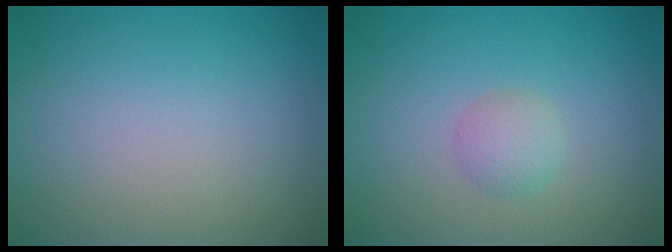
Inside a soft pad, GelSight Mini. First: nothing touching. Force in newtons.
{"total": 1.6, "press": 1.6, "slide": 0.1}